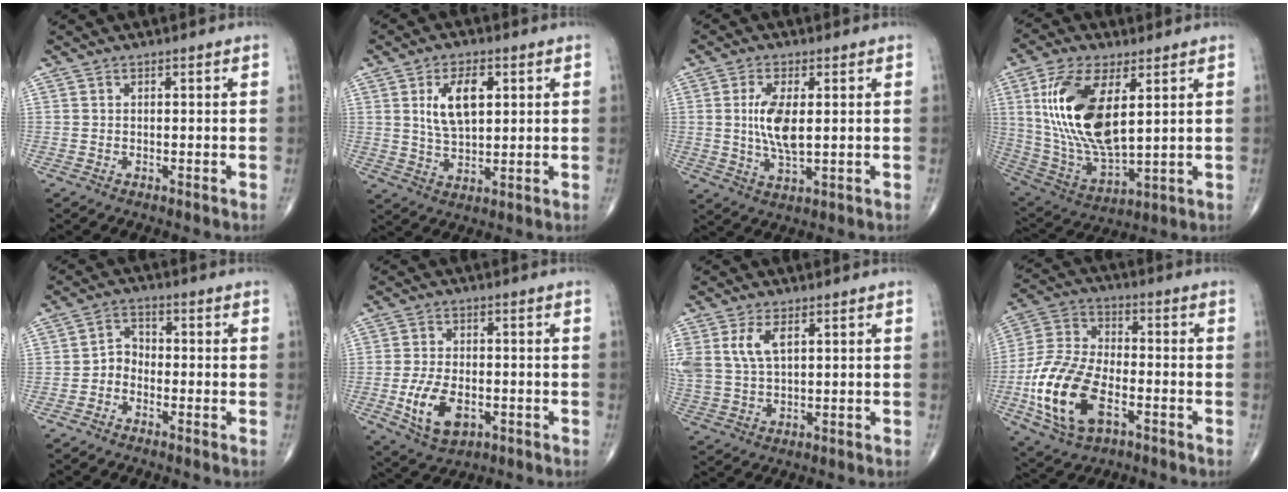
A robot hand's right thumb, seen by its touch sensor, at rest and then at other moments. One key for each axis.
{"total": 8.9, "fx": 2.6, "fy": 4.5, "fz": 7.3, "tx": -0.119, "ty": -0.008, "tz": 0.050}
{"total": 7.9, "fx": 0.9, "fy": 3.0, "fz": 7.2, "tx": -0.147, "ty": -0.014, "tz": 0.020}
{"total": 19.4, "fx": 4.9, "fy": 8.8, "fz": 16.6, "tx": -0.334, "ty": -0.023, "tz": 0.102}
{"total": 3.4, "fx": -1.6, "fy": 2.5, "fz": 1.6, "tx": -0.011, "ty": 0.021, "tz": -0.043}
{"total": 9.3, "fx": -2.8, "fy": 5.5, "fz": 7.0, "tx": -0.126, "ty": 0.003, "tz": -0.039}
{"total": 8.0, "fx": 2.9, "fy": 4.3, "fz": 6.1, "tx": -0.138, "ty": 0.000, "tz": 0.066}
{"total": 17.6, "fx": -5.8, "fy": 9.6, "fz": 13.5, "tx": -0.276, "ty": 0.020, "tz": -0.107}